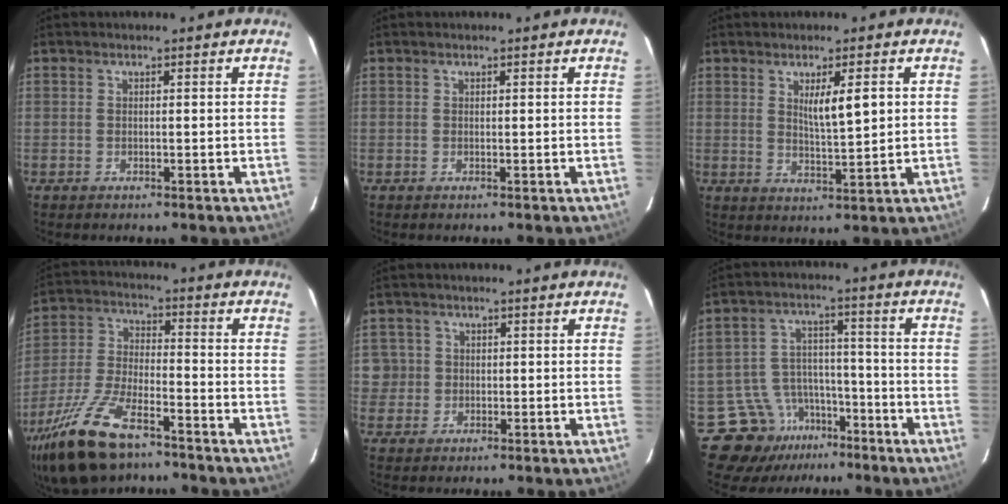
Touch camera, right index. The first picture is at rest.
{"total": 0.0}
{"total": 5.3, "force": [1.6, 0.7, 5.0], "torque": [-0.085, -0.009, 0.030]}
{"total": 14.1, "force": [-9.6, 4.3, 9.4], "torque": [-0.203, -0.015, -0.179]}
{"total": 3.3, "force": [0.4, 3.2, -0.5], "torque": [0.026, 0.009, 0.004]}
{"total": 11.0, "force": [-7.4, 8.1, 1.4], "torque": [-0.028, 0.058, -0.109]}